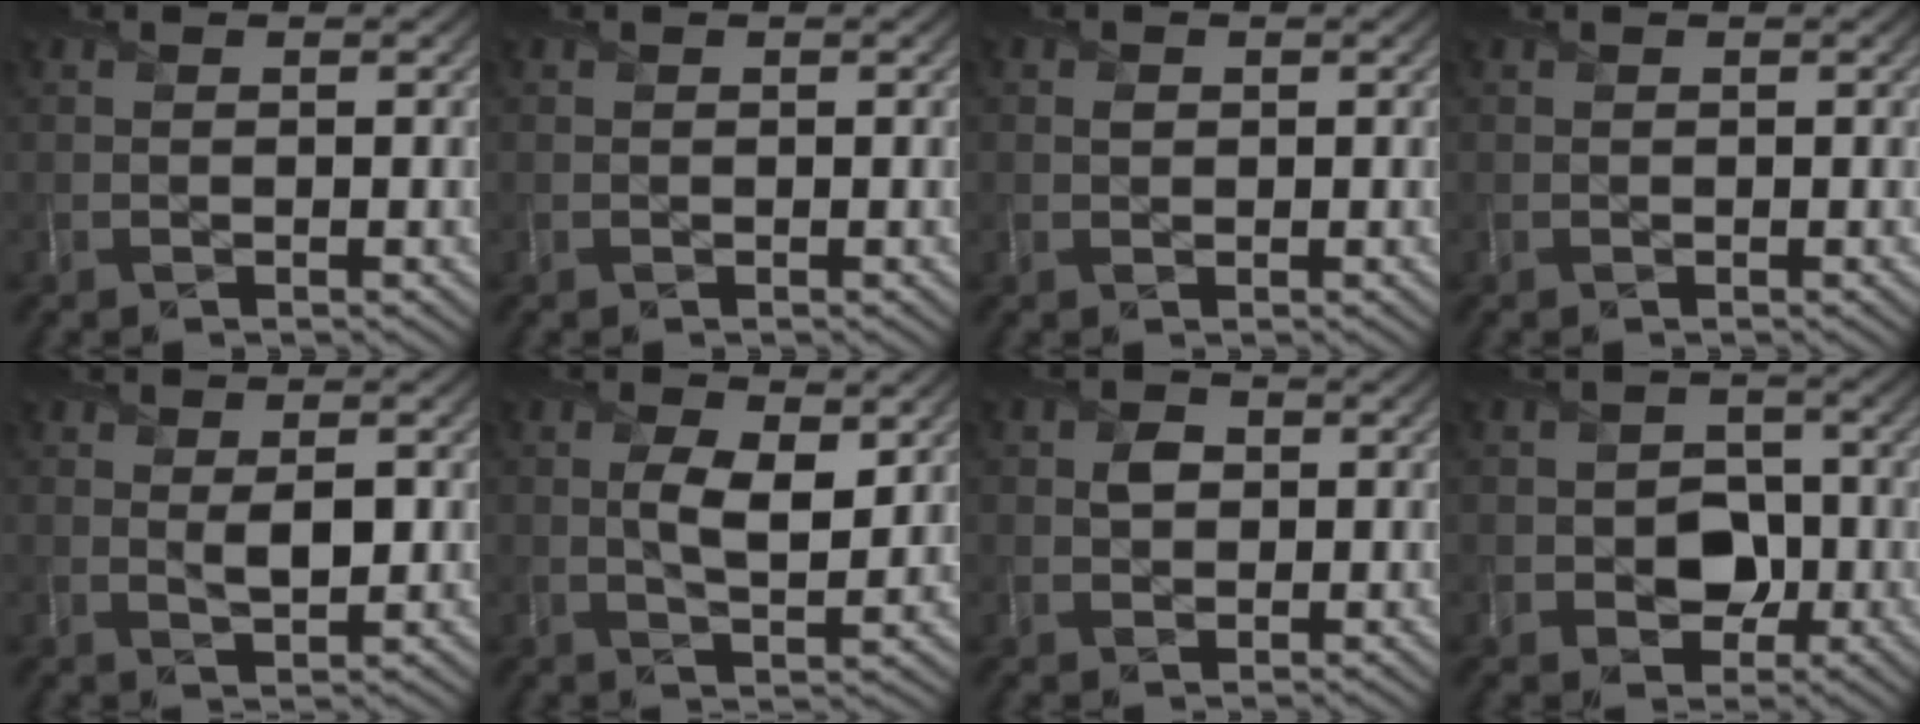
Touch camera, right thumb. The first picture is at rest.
{"total": 0.0}
{"total": 0.8, "force": [0.2, 0.7, 0.3], "torque": [-0.005, -0.003, 0.000]}
{"total": 0.0}
{"total": 2.6, "force": [0.5, 1.3, 2.2], "torque": [-0.045, -0.006, 0.009]}
{"total": 5.0, "force": [1.0, 2.3, 4.3], "torque": [-0.089, -0.008, 0.021]}
{"total": 2.3, "force": [0.3, 1.9, 1.2], "torque": [-0.026, -0.001, -0.001]}
{"total": 4.5, "force": [-1.1, 3.8, 2.2], "torque": [-0.033, -0.007, -0.026]}